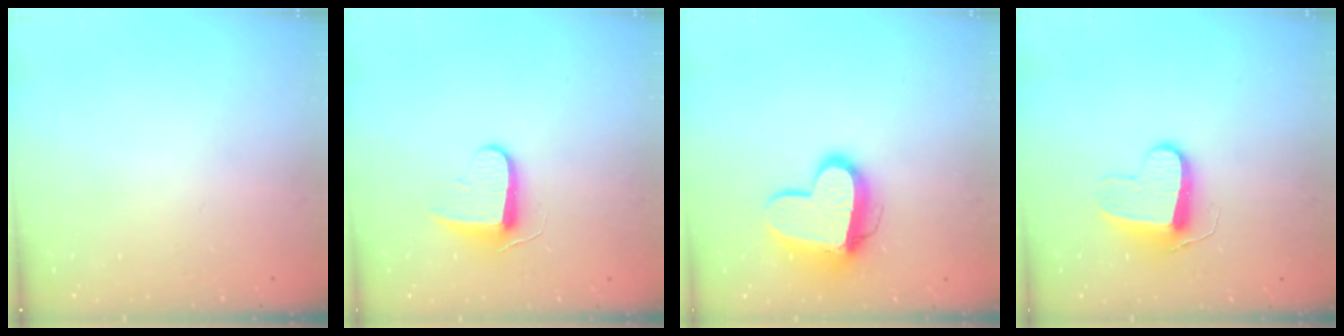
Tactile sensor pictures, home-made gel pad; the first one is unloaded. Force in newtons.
{"total": 9.4, "press": 9.3, "slide": 0.9}
{"total": 13.5, "press": 13.5, "slide": 1.1}
{"total": 9.7, "press": 9.7, "slide": 0.3}